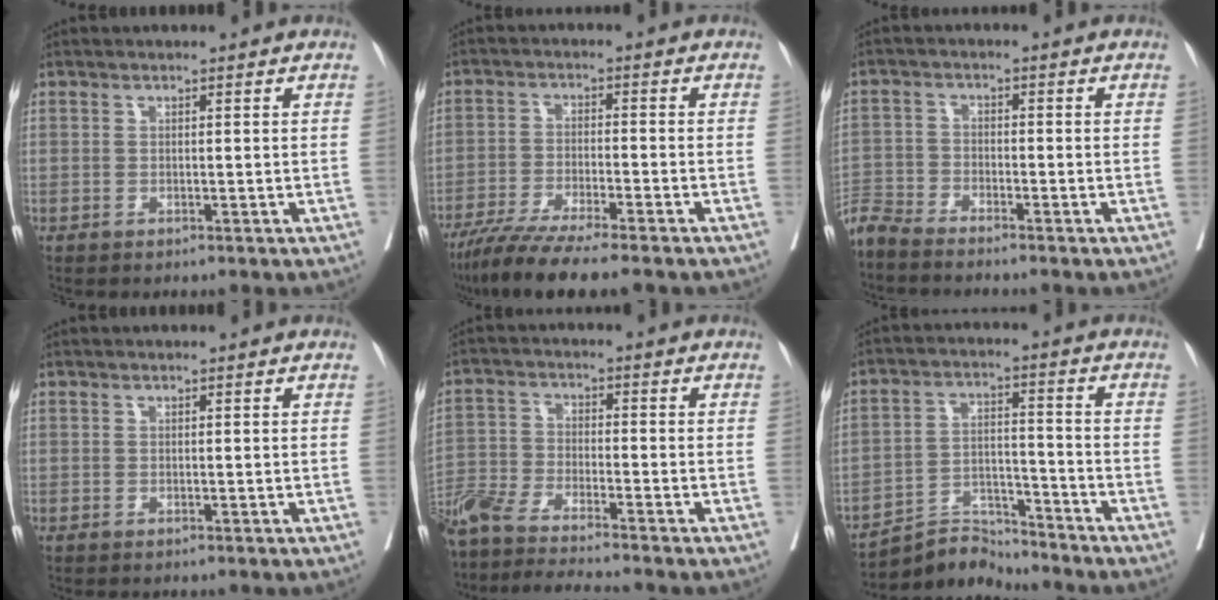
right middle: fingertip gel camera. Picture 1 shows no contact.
{"total": 10.6, "force": [-8.6, 0.0, 6.1], "torque": [-0.094, -0.030, -0.143]}
{"total": 5.1, "force": [-5.0, 0.0, 0.9], "torque": [-0.010, -0.017, -0.098]}
{"total": 0.0}
{"total": 11.6, "force": [-10.5, -0.8, 4.8], "torque": [-0.088, -0.019, -0.187]}
{"total": 7.1, "force": [-7.0, 0.3, -1.1], "torque": [0.018, 0.016, -0.124]}